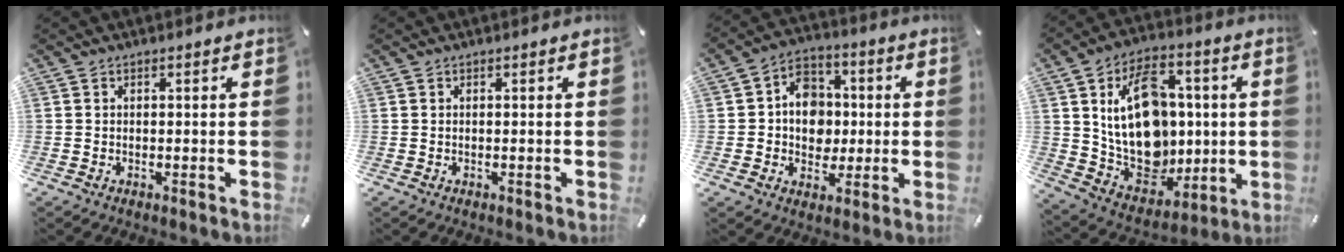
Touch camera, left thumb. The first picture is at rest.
{"total": 0.0}
{"total": 10.3, "force": [-0.5, 9.2, 4.7], "torque": [-0.069, 0.016, -0.004]}
{"total": 21.1, "force": [2.7, 15.6, 14.0], "torque": [-0.257, -0.014, 0.052]}